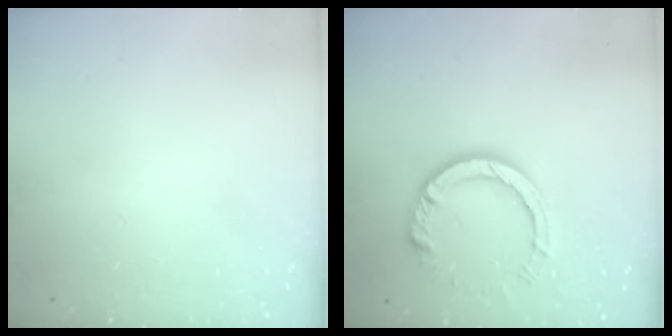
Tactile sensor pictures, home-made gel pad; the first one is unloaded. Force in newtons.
{"total": 9.1, "press": 9.1, "slide": 0.7}